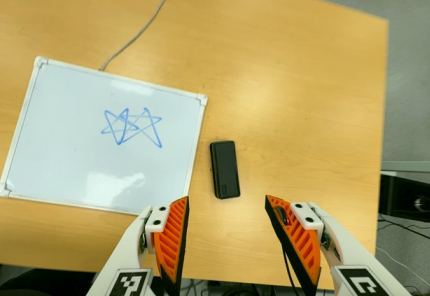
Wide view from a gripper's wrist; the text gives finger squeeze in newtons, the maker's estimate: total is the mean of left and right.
{"total": 0.0}